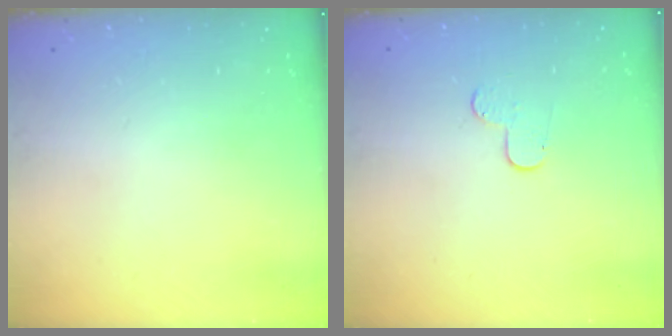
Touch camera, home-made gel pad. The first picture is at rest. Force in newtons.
{"total": 4.5, "press": 4.5, "slide": 0.4}